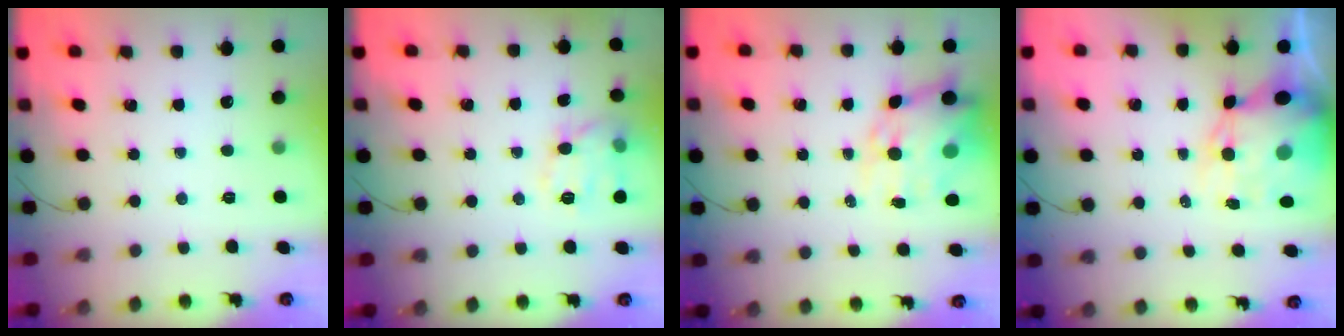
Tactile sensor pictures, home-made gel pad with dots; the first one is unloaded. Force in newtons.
{"total": 9.4, "press": 9.4, "slide": 0.4}
{"total": 14.2, "press": 13.7, "slide": 3.8}
{"total": 11.3, "press": 11.0, "slide": 2.9}